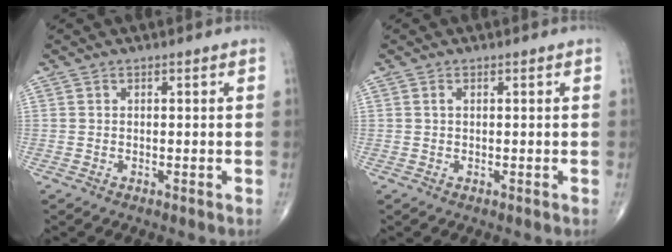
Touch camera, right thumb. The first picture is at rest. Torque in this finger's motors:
{"motor_torque": [-0.06, -0.42, 0.03, -0.04, 0.03]}